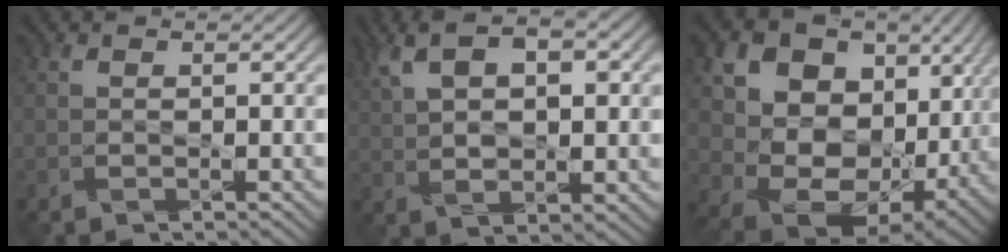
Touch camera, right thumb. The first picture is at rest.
{"total": 9.8, "force": [3.4, 4.2, 8.1], "torque": [-0.164, 0.009, 0.054]}
{"total": 15.8, "force": [4.6, 12.0, 9.2], "torque": [-0.181, -0.012, 0.114]}